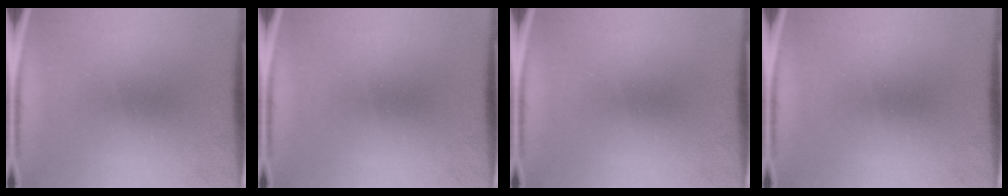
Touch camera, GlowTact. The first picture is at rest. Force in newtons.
{"total": 0.0}
{"total": 0.0}
{"total": 0.0}